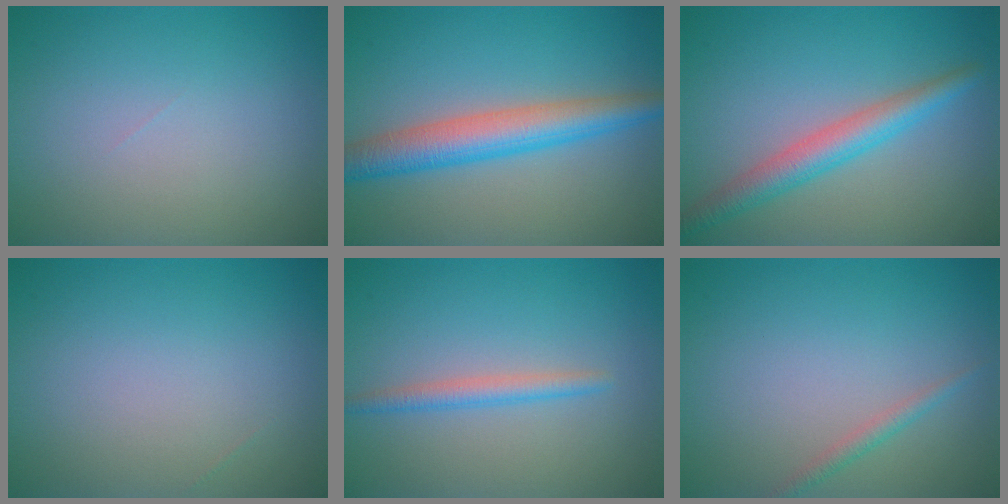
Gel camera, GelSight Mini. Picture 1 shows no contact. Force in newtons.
{"total": 5.4, "press": 5.4, "slide": 0.2}
{"total": 3.8, "press": 3.8, "slide": 0.1}
{"total": 0.0}
{"total": 1.9, "press": 1.9, "slide": 0.1}
{"total": 1.1, "press": 1.1, "slide": 0.1}